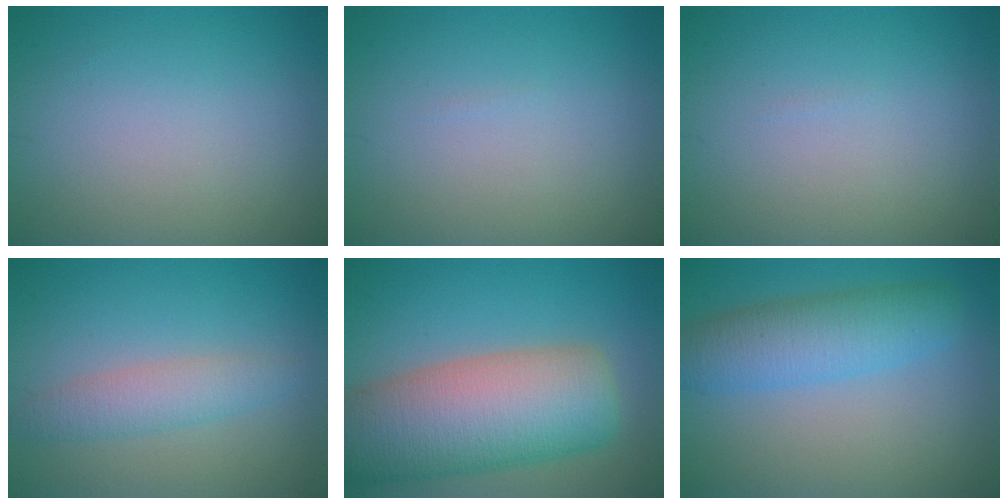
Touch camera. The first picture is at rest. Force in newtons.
{"total": 0.0}
{"total": 0.0}
{"total": 3.0, "press": 3.0, "slide": 0.1}
{"total": 12.7, "press": 12.7, "slide": 1.0}
{"total": 5.5, "press": 5.5, "slide": 0.3}